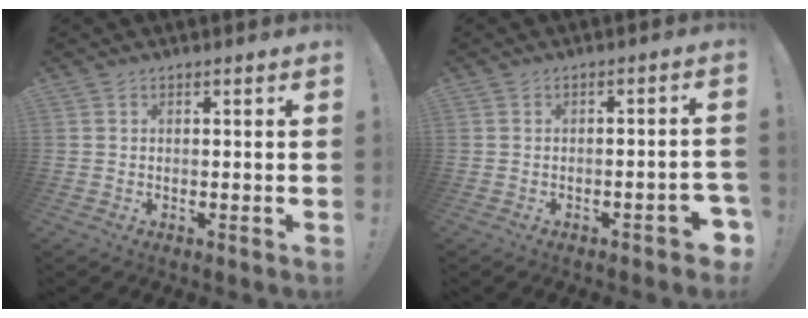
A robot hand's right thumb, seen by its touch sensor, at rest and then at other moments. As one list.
[{"total": 3.5, "force": [-2.2, 1.0, 2.6], "torque": [-0.043, 0.010, -0.033]}]